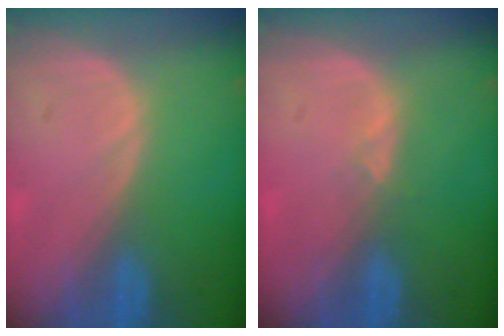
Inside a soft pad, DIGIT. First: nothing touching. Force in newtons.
{"total": 0.9, "press": 0.9, "slide": 0.3}